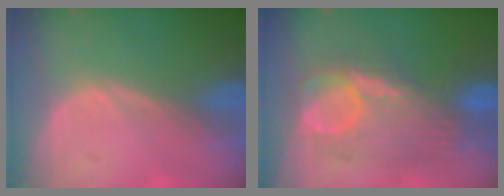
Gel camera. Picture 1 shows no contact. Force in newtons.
{"total": 9.1, "press": 9.0, "slide": 1.4}